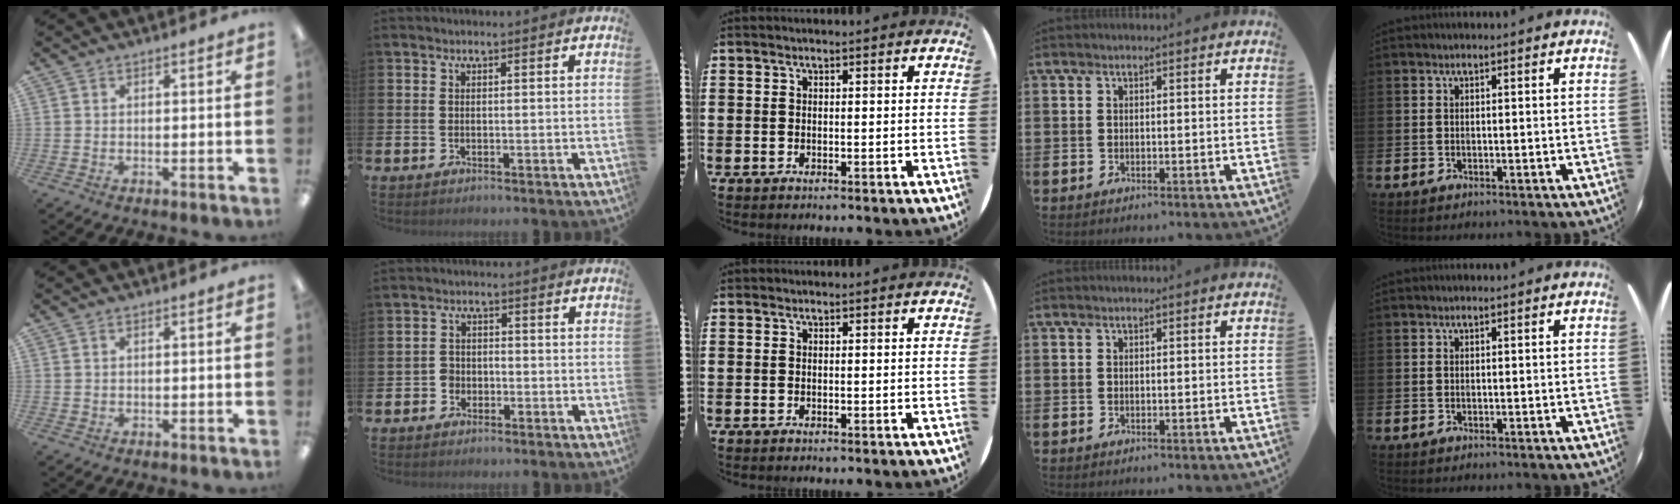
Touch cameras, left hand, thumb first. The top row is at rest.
{"index": {"total": 2.3, "force": [-1.5, 1.8, 0.2], "torque": [-0.010, 0.006, -0.034]}}